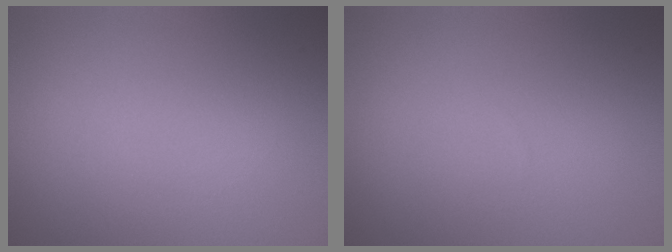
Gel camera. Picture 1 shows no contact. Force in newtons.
{"total": 0.0}